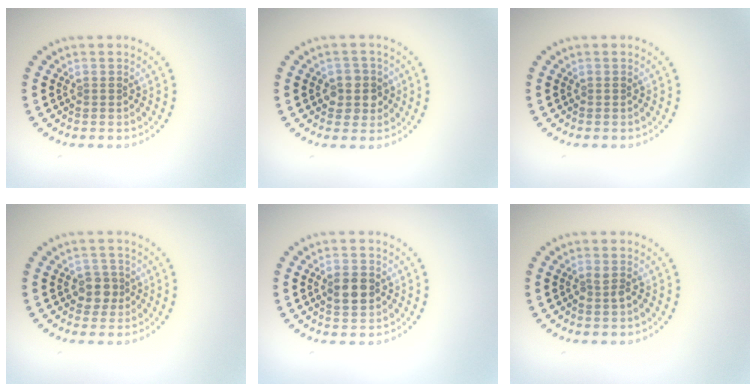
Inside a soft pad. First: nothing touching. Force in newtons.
{"total": 2.7, "press": 2.5, "slide": 1.0}
{"total": 0.0}
{"total": 2.1, "press": 1.8, "slide": 1.0}
{"total": 2.9, "press": 2.9, "slide": 0.1}
{"total": 0.9, "press": 0.8, "slide": 0.4}